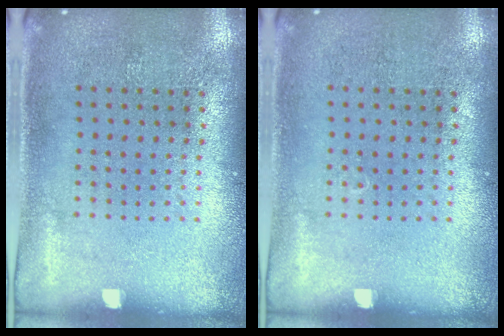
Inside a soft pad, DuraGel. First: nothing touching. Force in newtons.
{"total": 0.0}